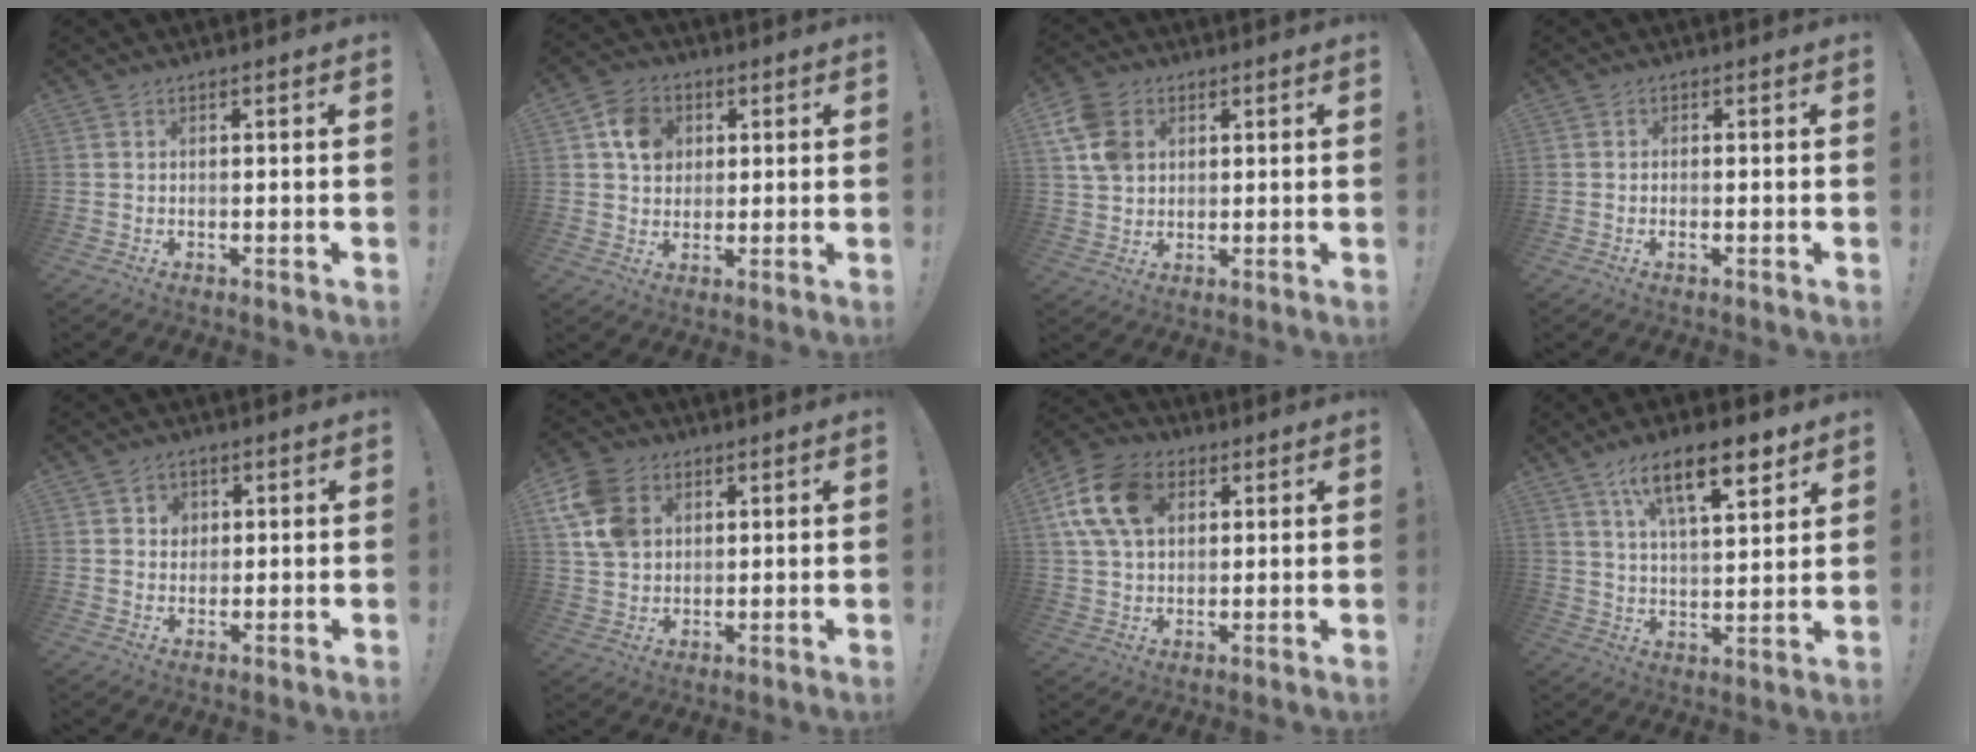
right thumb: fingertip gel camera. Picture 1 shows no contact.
{"total": 9.3, "force": [3.0, 7.9, 3.9], "torque": [-0.047, -0.004, 0.059]}
{"total": 11.0, "force": [3.9, 8.4, 6.0], "torque": [-0.120, 0.001, 0.082]}
{"total": 0.8, "force": [-0.6, 0.1, 0.5], "torque": [-0.006, -0.002, -0.011]}
{"total": 3.3, "force": [1.1, 3.0, 0.7], "torque": [-0.008, -0.004, 0.018]}
{"total": 13.3, "force": [5.2, 10.0, 7.0], "torque": [-0.149, -0.009, 0.107]}
{"total": 15.3, "force": [5.1, 10.7, 9.6], "torque": [-0.175, -0.003, 0.102]}
{"total": 15.3, "force": [8.9, 5.0, 11.4], "torque": [-0.178, -0.036, 0.144]}